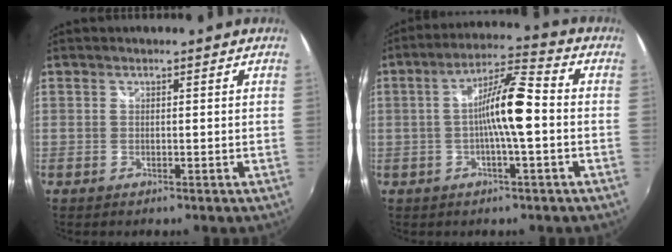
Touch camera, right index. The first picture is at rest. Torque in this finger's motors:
{"motor_torque": [1.44, -0.29, 0.40, 0.18]}